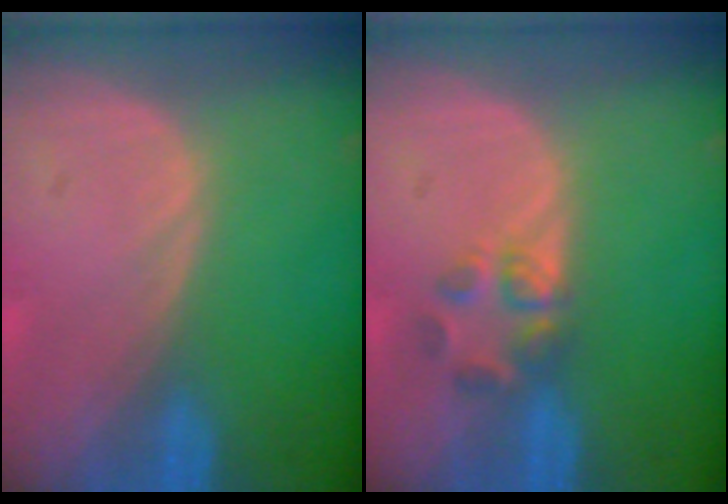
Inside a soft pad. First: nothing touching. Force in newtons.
{"total": 3.5, "press": 3.4, "slide": 0.8}